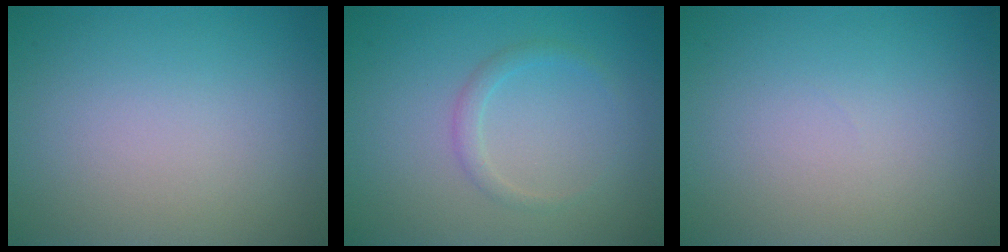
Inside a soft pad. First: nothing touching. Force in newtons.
{"total": 1.3, "press": 1.3, "slide": 0.1}
{"total": 0.0}